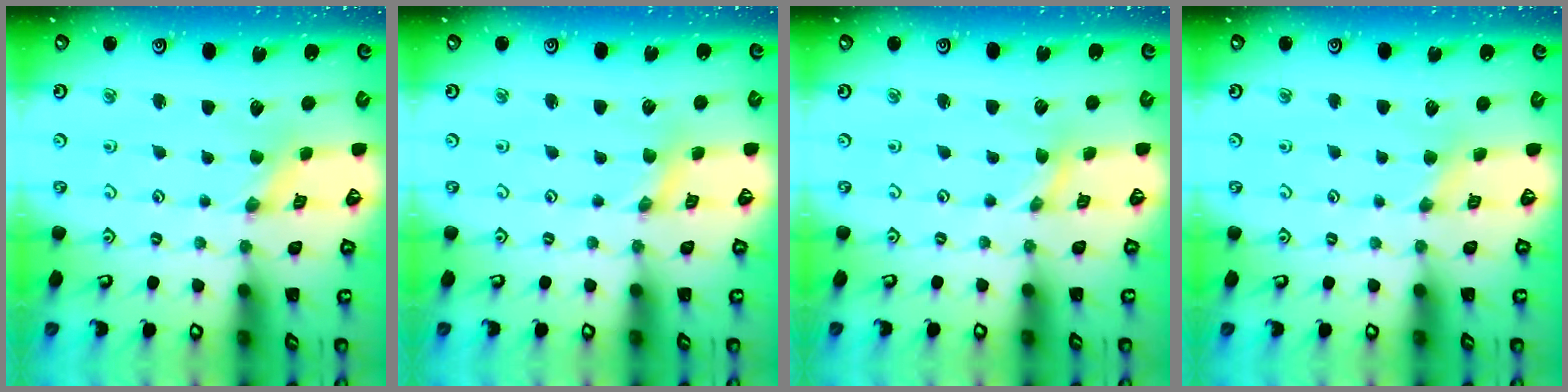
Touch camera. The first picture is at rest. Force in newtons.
{"total": 1.2, "press": 1.2, "slide": 0.2}
{"total": 0.0}
{"total": 2.3, "press": 2.3, "slide": 0.4}